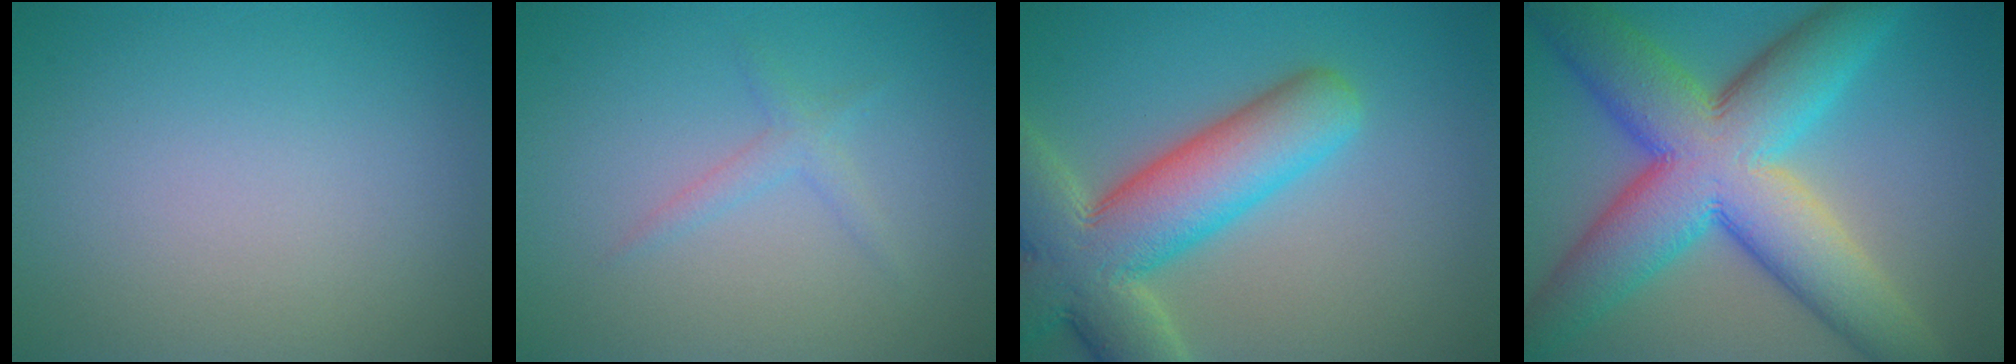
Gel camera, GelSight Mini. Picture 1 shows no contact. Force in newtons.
{"total": 1.3, "press": 1.3, "slide": 0.1}
{"total": 10.7, "press": 10.6, "slide": 1.1}
{"total": 13.6, "press": 13.6, "slide": 0.4}